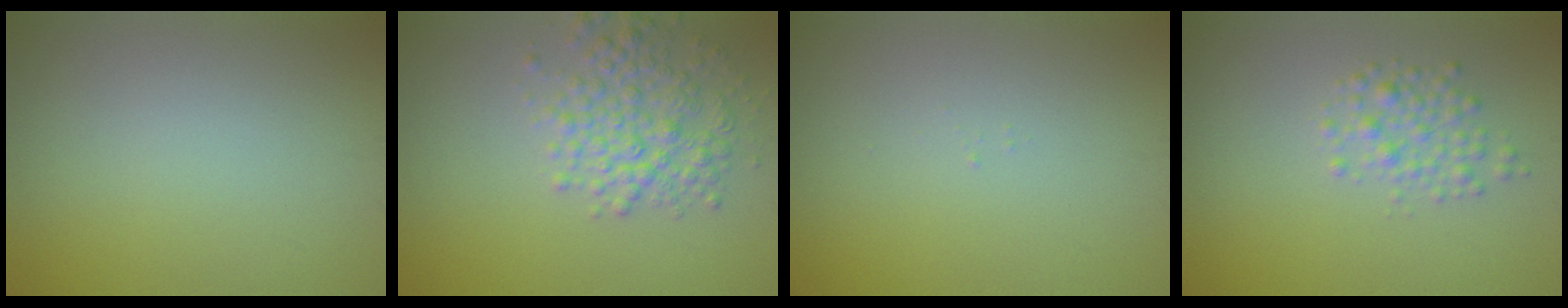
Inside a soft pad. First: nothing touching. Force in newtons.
{"total": 4.2, "press": 4.2, "slide": 0.1}
{"total": 0.0}
{"total": 2.2, "press": 2.2, "slide": 0.1}